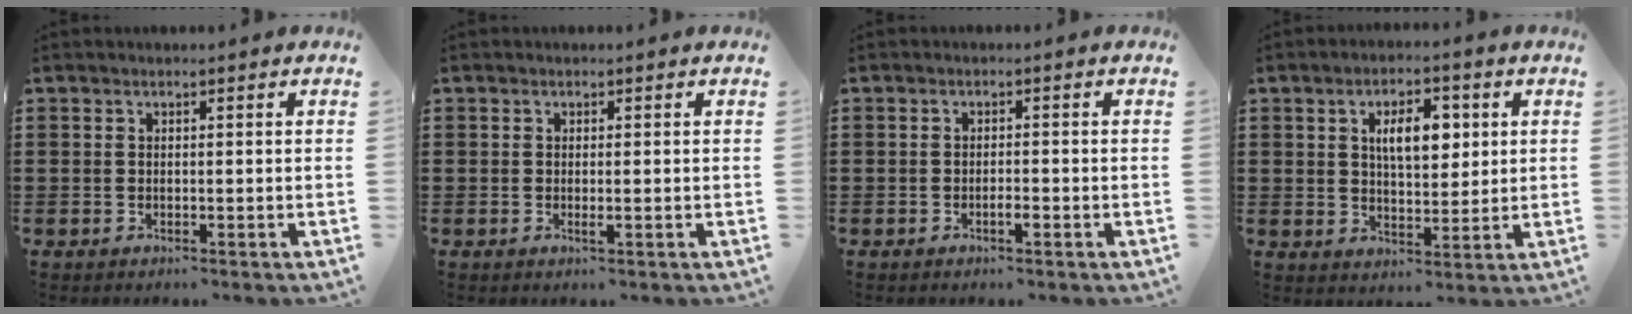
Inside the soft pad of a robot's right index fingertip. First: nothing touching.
{"total": 1.0, "force": [-0.1, 0.1, 1.0], "torque": [-0.019, -0.004, -0.002]}
{"total": 1.5, "force": [-0.8, 0.4, 1.2], "torque": [-0.024, -0.003, -0.014]}
{"total": 6.5, "force": [2.0, 3.1, 5.3], "torque": [-0.089, 0.003, 0.025]}